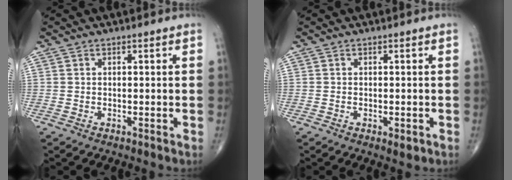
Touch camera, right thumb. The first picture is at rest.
{"total": 1.7, "force": [-0.6, 0.8, 1.3], "torque": [-0.019, -0.003, -0.005]}